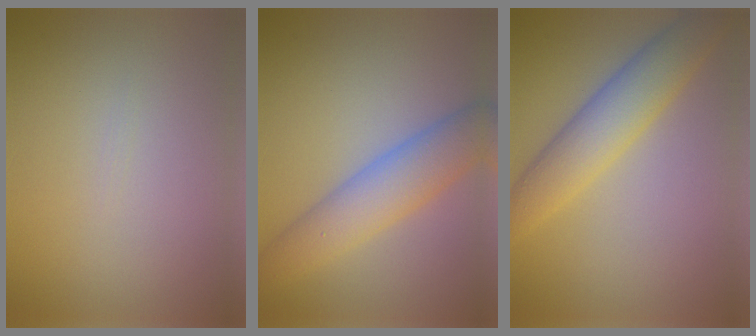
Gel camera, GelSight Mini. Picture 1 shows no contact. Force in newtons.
{"total": 5.6, "press": 5.6, "slide": 0.2}
{"total": 5.4, "press": 5.4, "slide": 0.1}